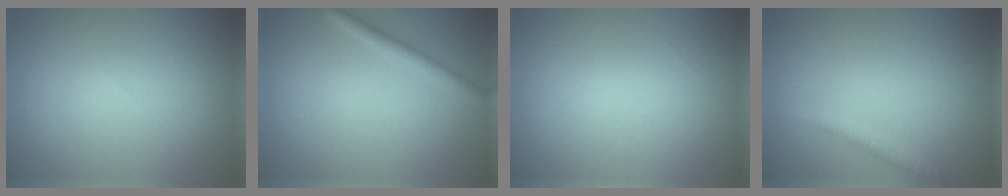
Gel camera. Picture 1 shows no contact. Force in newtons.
{"total": 1.8, "press": 1.8, "slide": 0.1}
{"total": 0.0}
{"total": 1.6, "press": 1.6, "slide": 0.0}